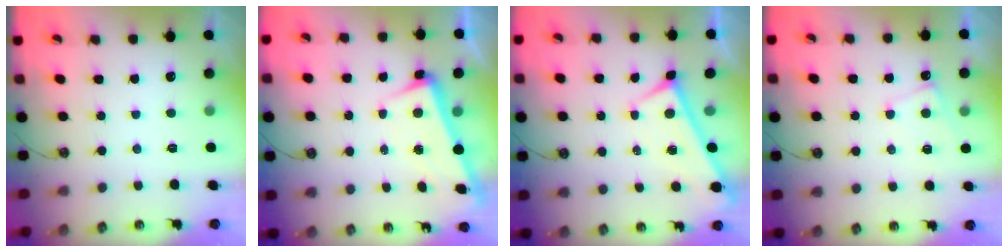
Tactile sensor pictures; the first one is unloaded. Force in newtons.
{"total": 3.3, "press": 3.1, "slide": 1.1}
{"total": 0.0}
{"total": 1.5, "press": 1.4, "slide": 0.4}